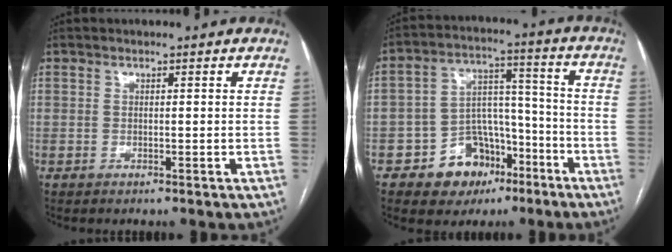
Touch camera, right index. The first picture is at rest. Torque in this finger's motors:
{"motor_torque": [-0.03, -0.09, -0.74, -0.21]}